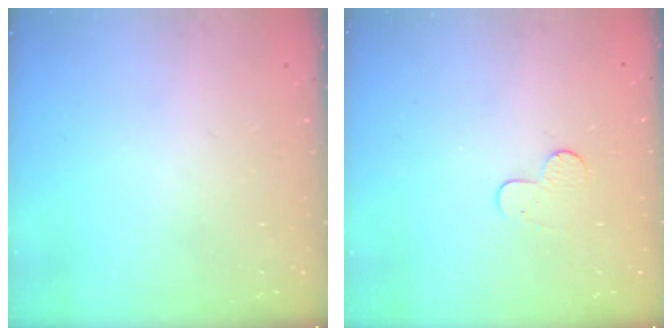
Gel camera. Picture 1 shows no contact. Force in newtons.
{"total": 4.9, "press": 4.8, "slide": 0.5}